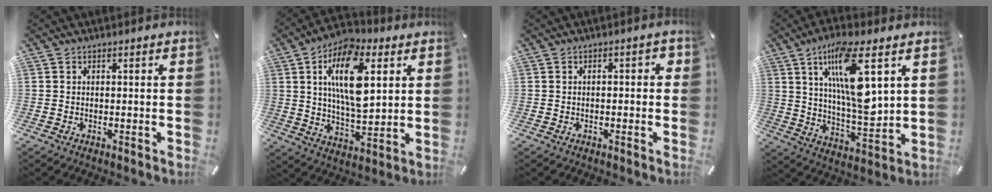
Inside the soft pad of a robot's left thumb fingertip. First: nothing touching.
{"total": 17.0, "force": [5.5, 8.6, 13.5], "torque": [-0.246, -0.012, 0.090]}
{"total": 1.8, "force": [-0.8, 1.0, 1.3], "torque": [-0.024, 0.006, -0.017]}
{"total": 17.6, "force": [7.2, 4.7, 15.3], "torque": [-0.301, -0.032, 0.106]}